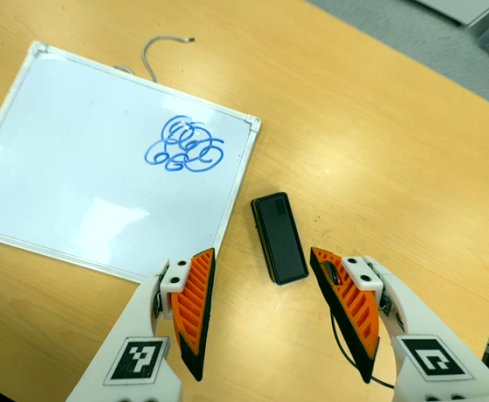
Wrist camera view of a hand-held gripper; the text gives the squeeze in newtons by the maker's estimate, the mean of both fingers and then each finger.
{"total": 0.0}